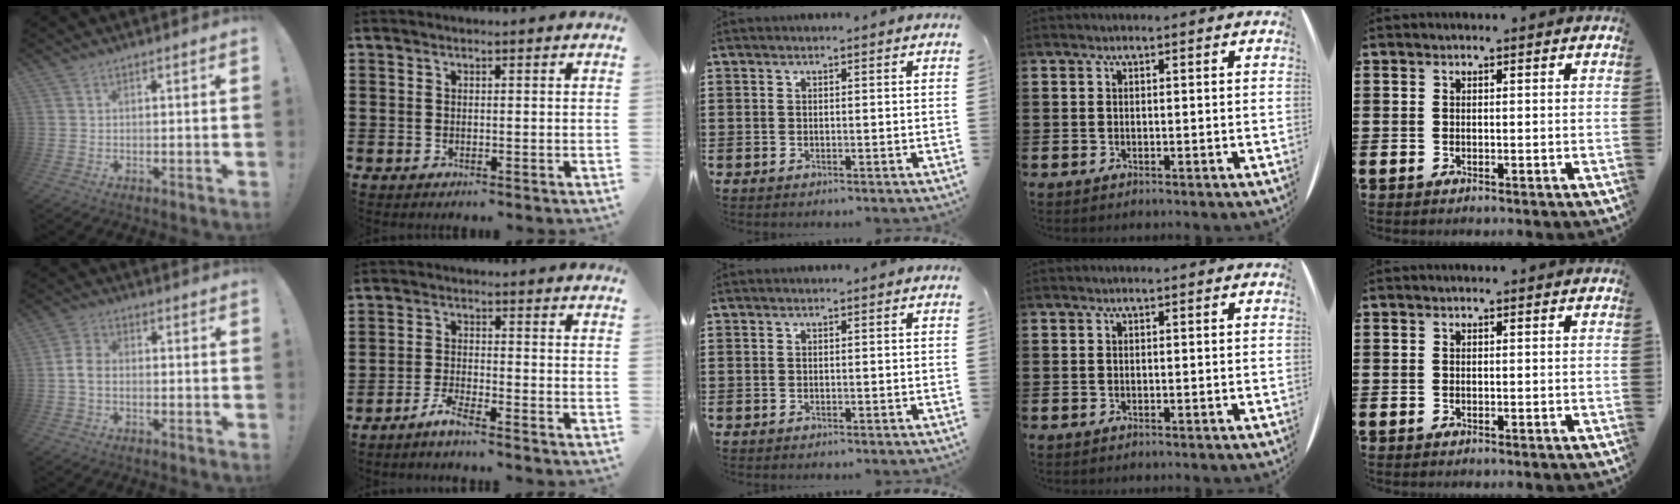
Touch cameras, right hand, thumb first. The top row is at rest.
{"thumb": {"total": 4.7, "force": [-0.9, 3.2, 3.4], "torque": [-0.069, 0.011, -0.015]}, "index": {"total": 3.0, "force": [-2.8, -0.2, 1.1], "torque": [-0.027, 0.003, -0.058]}}